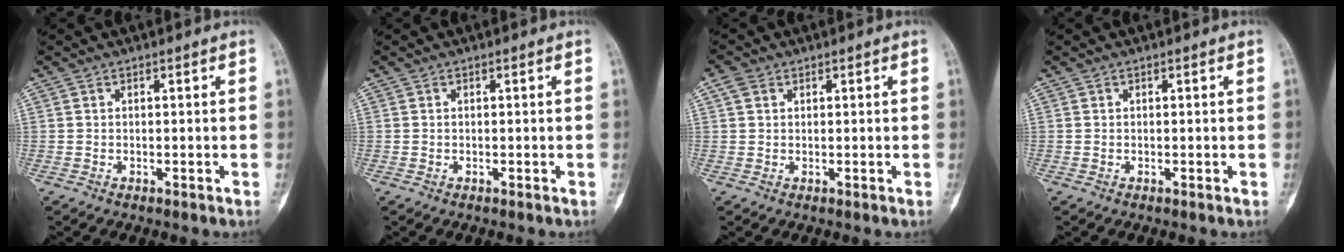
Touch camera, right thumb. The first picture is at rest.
{"total": 0.0}
{"total": 2.2, "force": [1.0, 1.6, 1.1], "torque": [-0.020, 0.007, 0.018]}
{"total": 0.0}